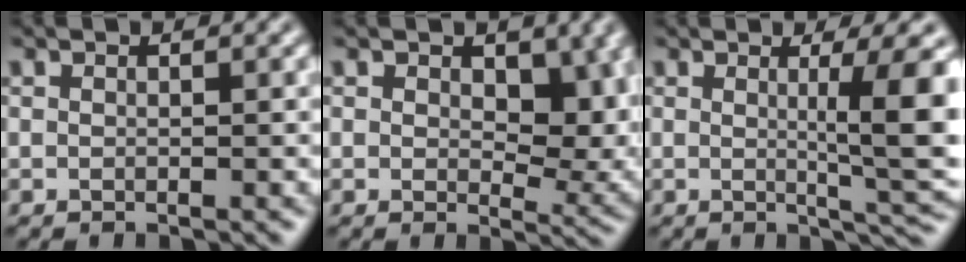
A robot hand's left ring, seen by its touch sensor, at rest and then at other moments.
{"total": 6.6, "force": [1.2, 3.9, 5.2], "torque": [-0.066, -0.010, 0.023]}
{"total": 6.8, "force": [0.6, 1.4, 6.6], "torque": [-0.080, -0.006, 0.011]}